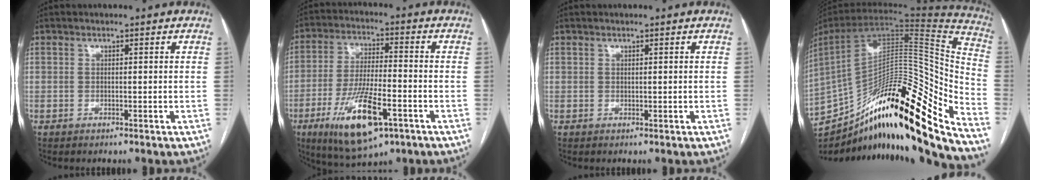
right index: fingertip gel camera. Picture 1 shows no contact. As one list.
[{"total": 14.8, "force": [-6.8, 4.1, 12.5], "torque": [-0.241, -0.019, -0.108]}, {"total": 0.0}, {"total": 35.9, "force": [-25.4, 4.8, 24.8], "torque": [-0.378, -0.015, -0.386]}]